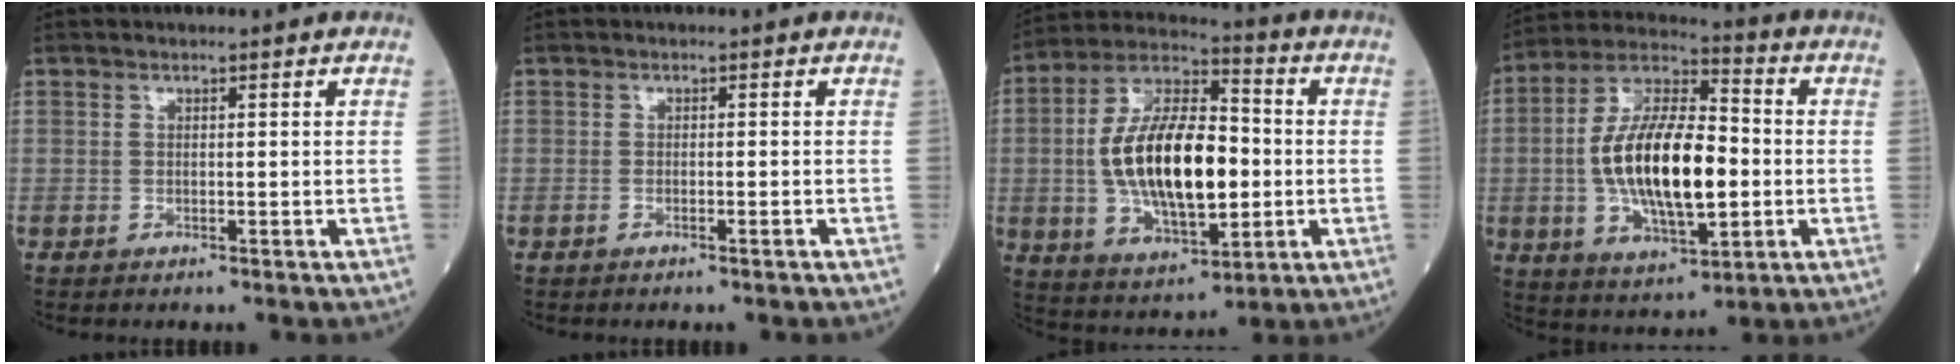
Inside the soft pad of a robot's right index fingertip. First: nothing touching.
{"total": 0.6, "force": [-0.5, 0.0, 0.4], "torque": [-0.014, 0.000, -0.005]}
{"total": 18.7, "force": [-0.9, 7.8, 17.0], "torque": [-0.327, 0.008, -0.013]}
{"total": 18.3, "force": [-1.5, 6.7, 17.0], "torque": [-0.327, 0.006, -0.026]}